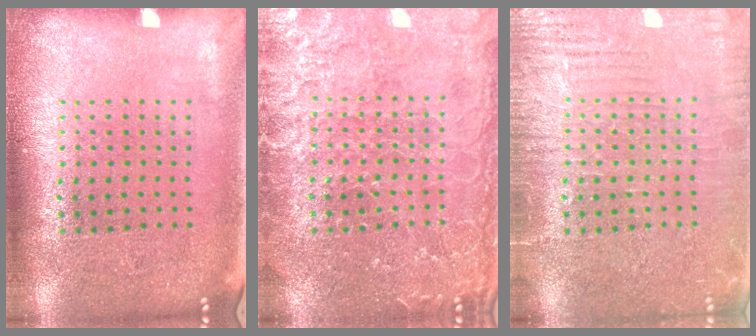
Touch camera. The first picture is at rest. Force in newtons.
{"total": 3.8, "press": 3.8, "slide": 0.5}
{"total": 4.6, "press": 4.5, "slide": 0.5}